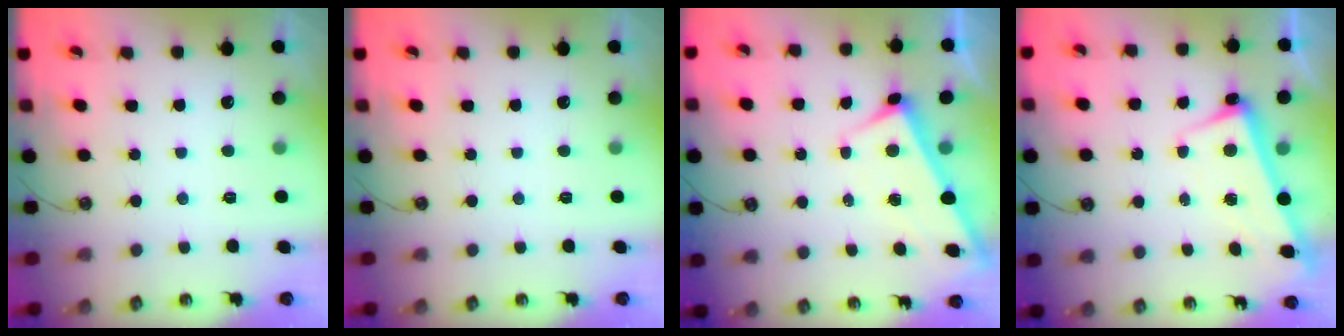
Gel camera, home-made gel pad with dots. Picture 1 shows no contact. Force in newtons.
{"total": 0.0}
{"total": 4.6, "press": 4.6, "slide": 0.1}
{"total": 2.6, "press": 2.4, "slide": 1.0}